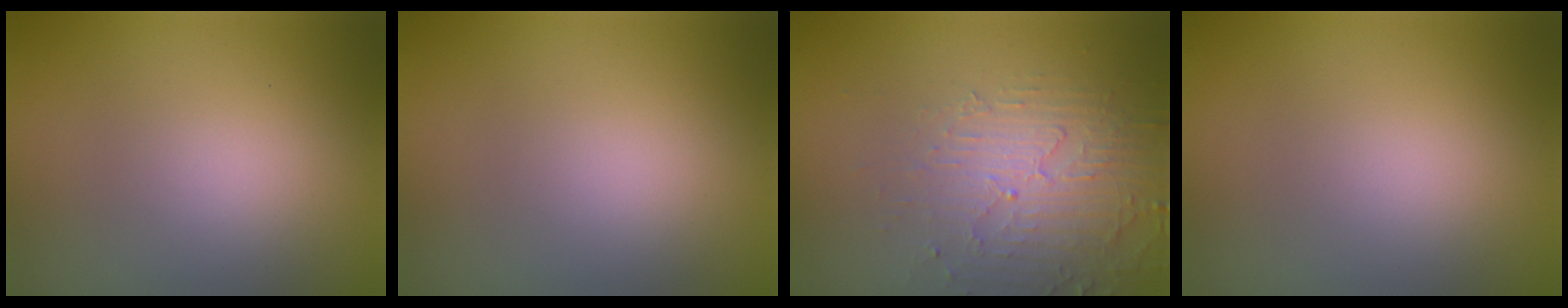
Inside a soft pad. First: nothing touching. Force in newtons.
{"total": 0.0}
{"total": 4.9, "press": 3.4, "slide": 3.6}
{"total": 0.0}